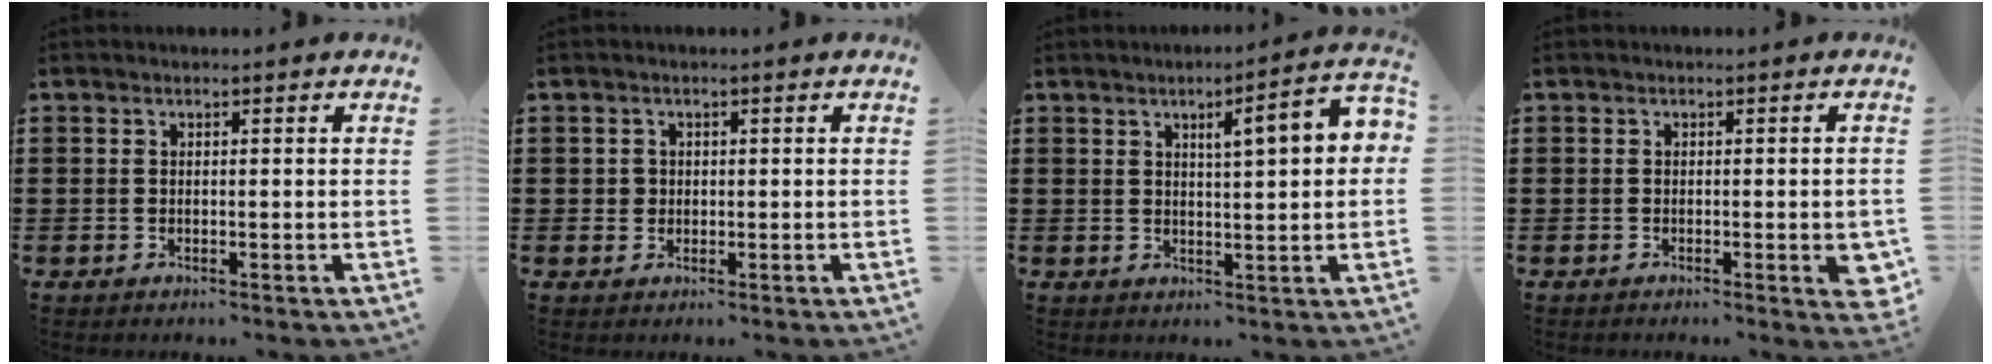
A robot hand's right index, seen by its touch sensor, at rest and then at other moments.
{"total": 1.3, "force": [0.1, 1.2, 0.3], "torque": [-0.009, 0.006, 0.001]}
{"total": 6.3, "force": [2.0, 0.9, 6.0], "torque": [-0.091, -0.008, 0.023]}
{"total": 2.2, "force": [-1.0, 1.0, 1.8], "torque": [-0.019, -0.003, -0.019]}